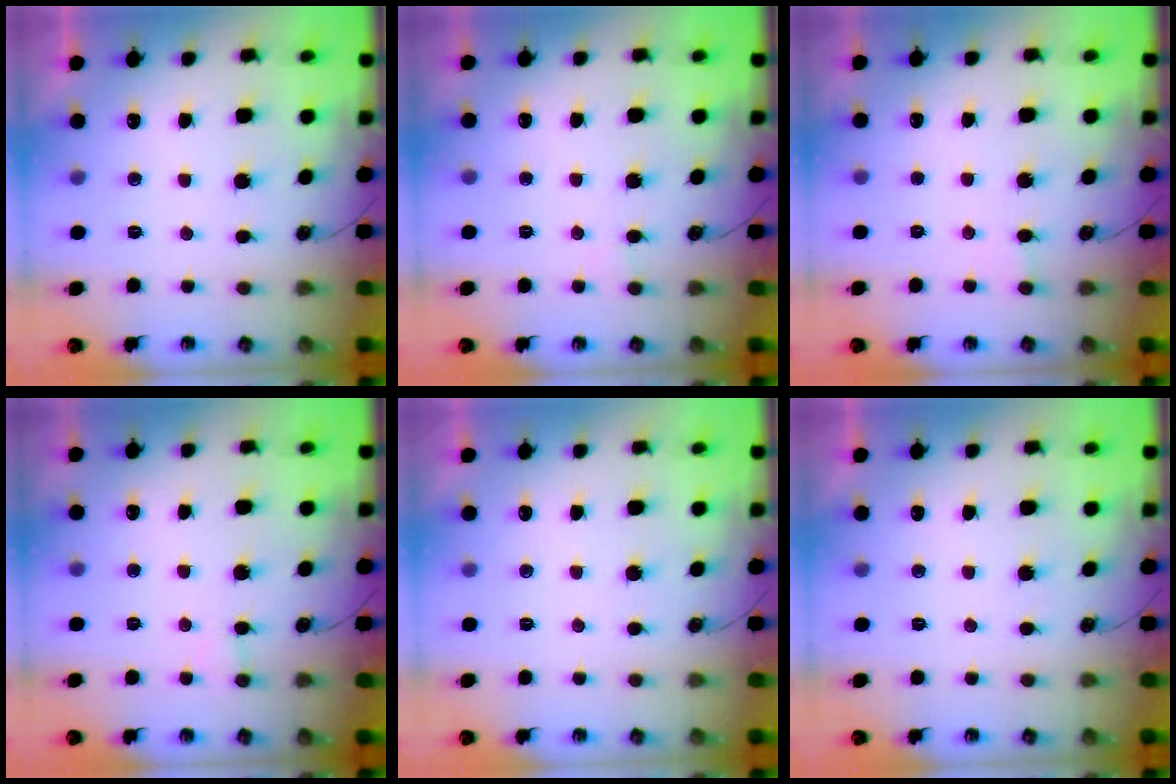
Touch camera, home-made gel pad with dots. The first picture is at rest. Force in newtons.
{"total": 2.9, "press": 2.9, "slide": 0.2}
{"total": 1.4, "press": 1.4, "slide": 0.1}
{"total": 3.4, "press": 3.4, "slide": 0.2}
{"total": 0.0}
{"total": 0.0}